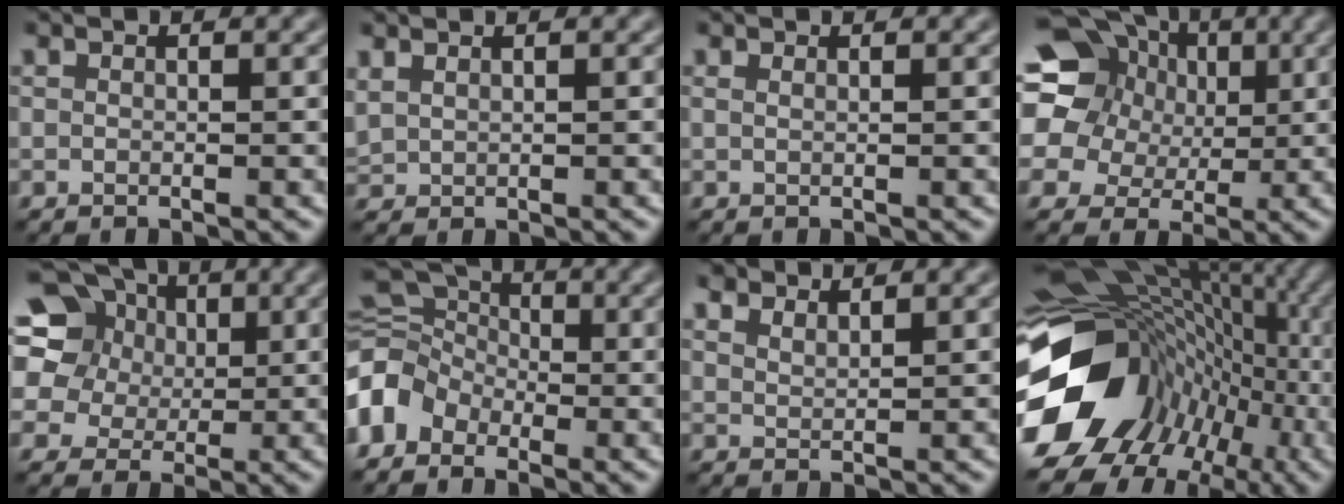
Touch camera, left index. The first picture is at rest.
{"total": 1.2, "force": [1.0, 0.5, 0.5], "torque": [-0.018, 0.003, 0.025]}
{"total": 0.6, "force": [0.4, 0.1, 0.4], "torque": [-0.006, -0.004, 0.002]}
{"total": 20.4, "force": [7.2, 17.0, 8.7], "torque": [-0.215, 0.048, 0.102]}
{"total": 14.8, "force": [6.3, 11.6, 6.7], "torque": [-0.175, 0.048, 0.106]}
{"total": 6.5, "force": [-1.7, 5.0, 3.8], "torque": [-0.072, 0.019, -0.050]}
{"total": 3.7, "force": [3.4, 0.8, 1.2], "torque": [-0.021, 0.004, 0.045]}
{"total": 18.0, "force": [-2.8, 14.8, 9.9], "torque": [-0.185, -0.011, -0.029]}